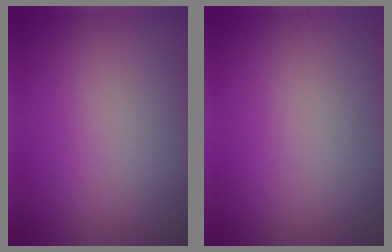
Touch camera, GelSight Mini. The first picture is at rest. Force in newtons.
{"total": 0.0}